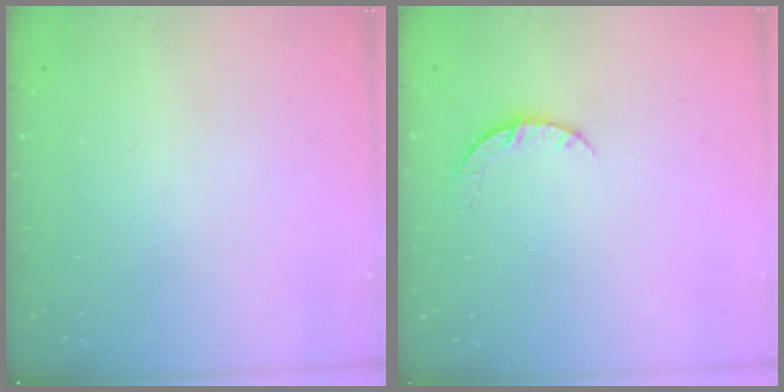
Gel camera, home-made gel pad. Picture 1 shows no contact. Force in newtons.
{"total": 3.5, "press": 3.5, "slide": 0.5}